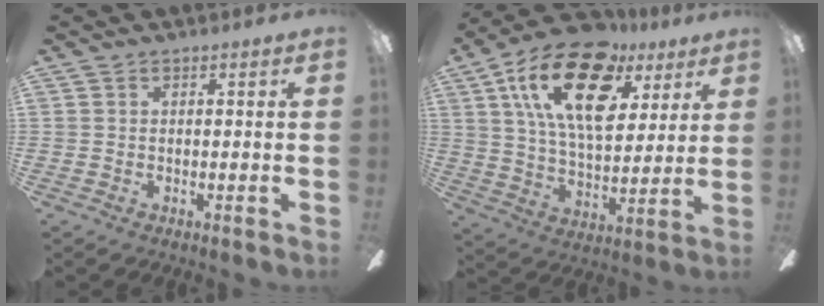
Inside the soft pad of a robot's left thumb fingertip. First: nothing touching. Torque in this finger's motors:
{"motor_torque": [0.57, 0.68, 2.01, -0.76, 0.52]}